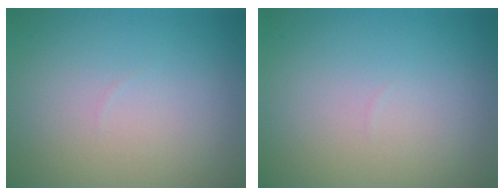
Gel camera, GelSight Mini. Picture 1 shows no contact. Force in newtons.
{"total": 0.0}